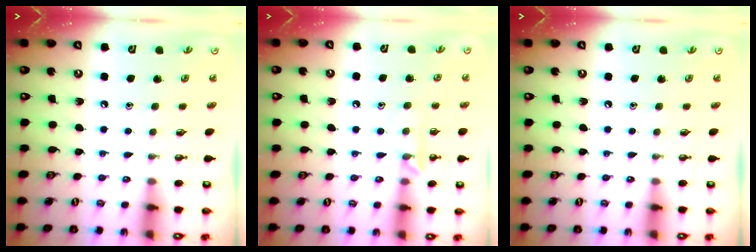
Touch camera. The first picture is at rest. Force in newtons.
{"total": 5.0, "press": 4.9, "slide": 0.7}
{"total": 0.0}